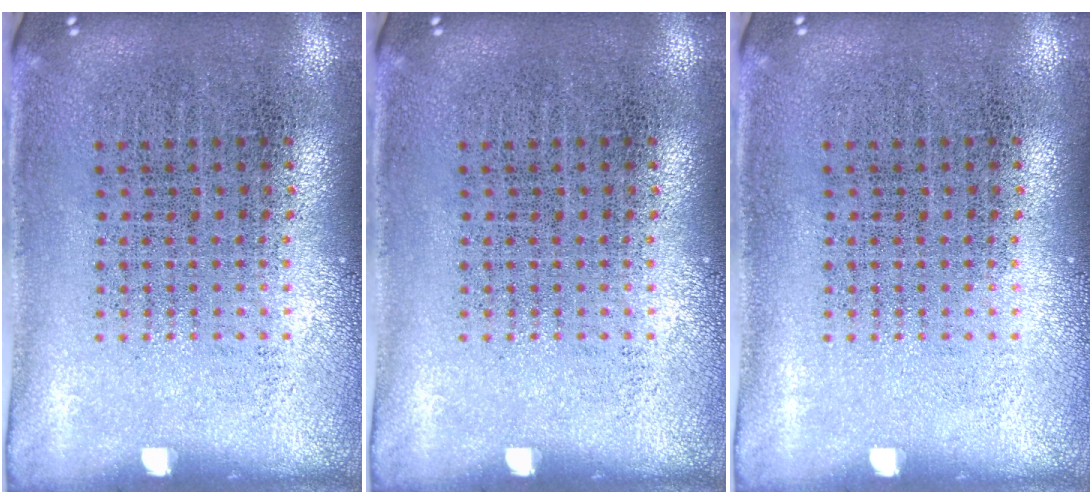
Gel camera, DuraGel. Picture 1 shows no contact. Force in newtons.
{"total": 0.0}
{"total": 0.0}